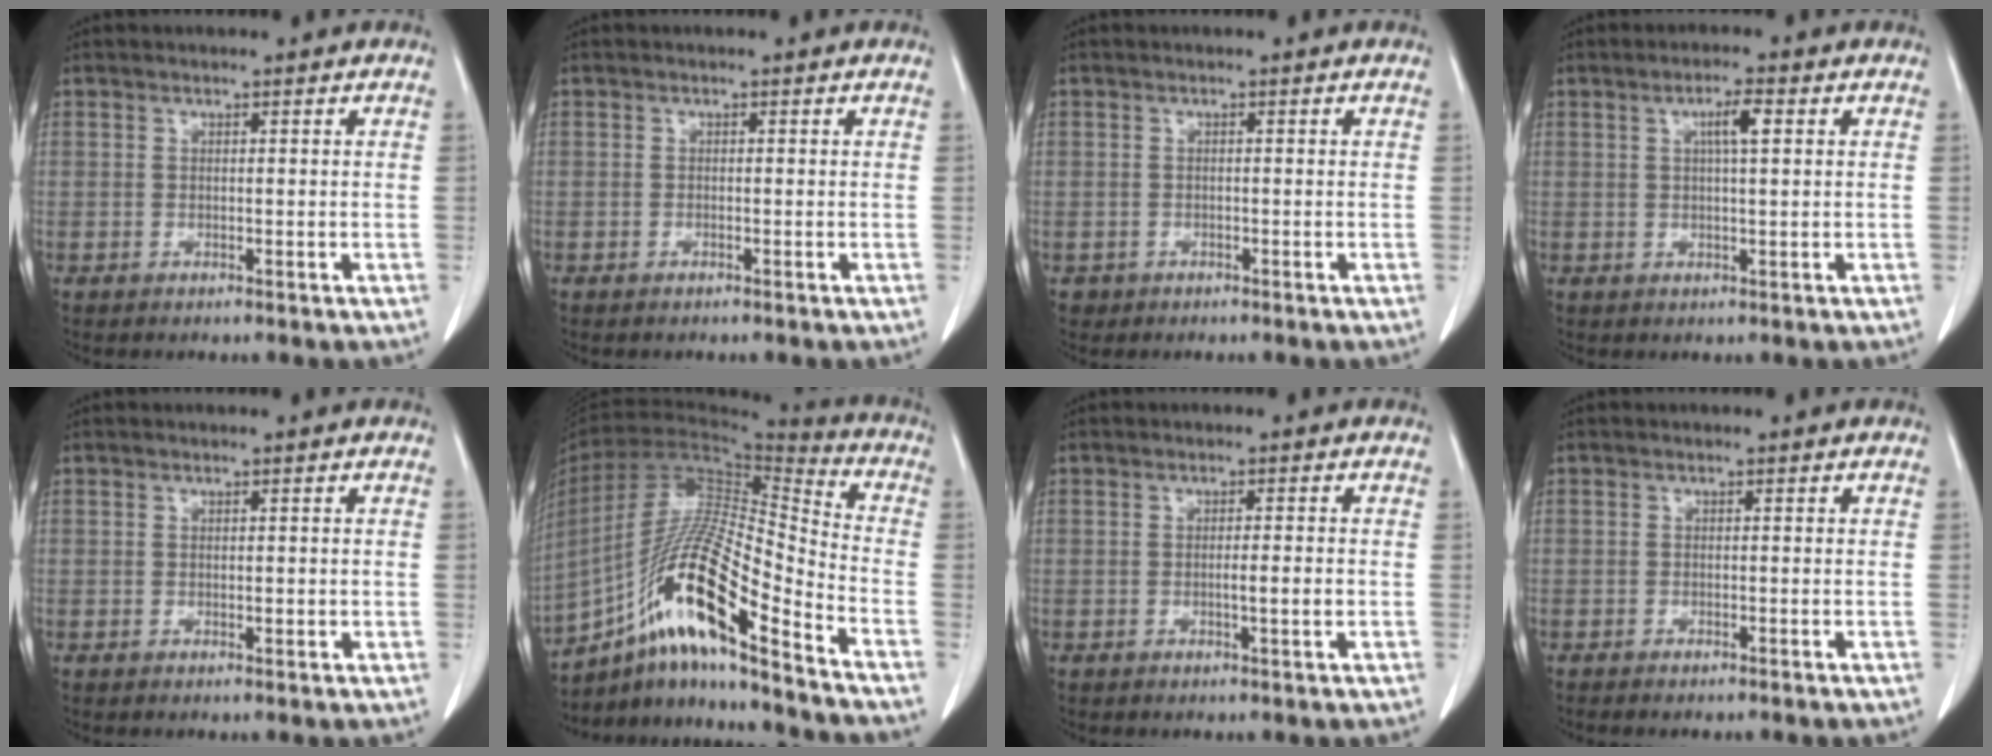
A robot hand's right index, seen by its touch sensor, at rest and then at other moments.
{"total": 0.0}
{"total": 0.9, "force": [-0.5, 0.8, -0.1], "torque": [-0.002, 0.005, -0.008]}
{"total": 3.6, "force": [1.1, 0.4, 3.4], "torque": [-0.059, 0.004, 0.018]}
{"total": 1.0, "force": [0.1, 0.5, 0.9], "torque": [-0.015, -0.004, 0.003]}
{"total": 19.1, "force": [-11.9, 1.5, 14.9], "torque": [-0.310, -0.005, -0.220]}
{"total": 2.4, "force": [-0.4, 0.0, 2.4], "torque": [-0.042, -0.004, -0.007]}
{"total": 0.6, "force": [-0.4, 0.0, 0.4], "torque": [-0.012, 0.000, -0.008]}